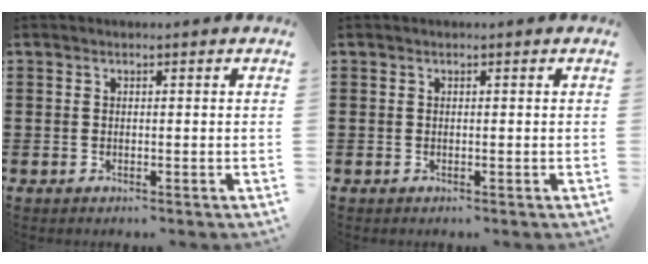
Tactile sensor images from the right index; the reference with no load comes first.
{"total": 0.0}